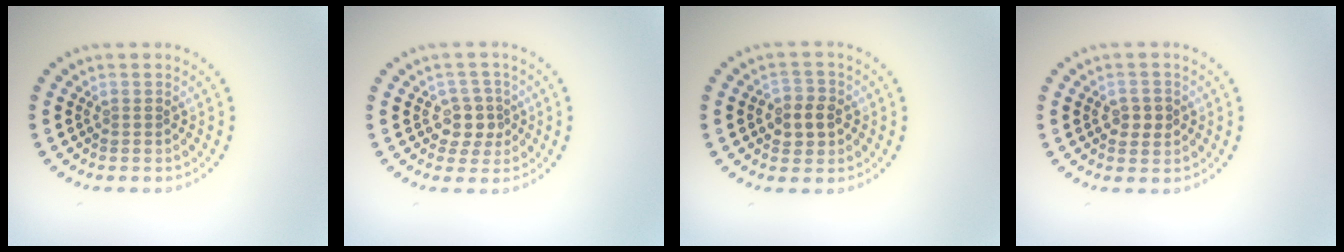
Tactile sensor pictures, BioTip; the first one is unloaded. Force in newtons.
{"total": 2.5, "press": 2.2, "slide": 1.1}
{"total": 2.8, "press": 2.8, "slide": 0.4}
{"total": 2.0, "press": 2.0, "slide": 0.1}